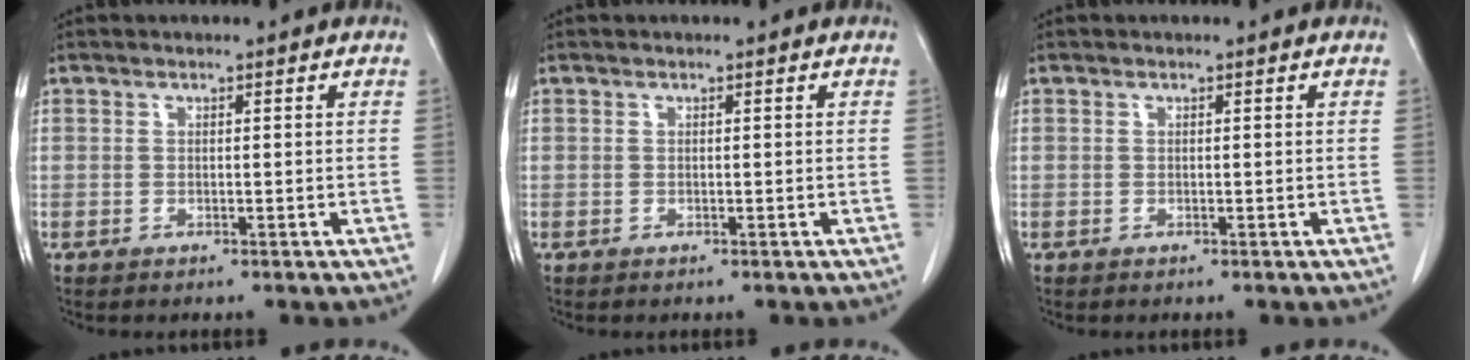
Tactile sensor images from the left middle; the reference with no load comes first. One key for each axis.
{"total": 0.0}
{"total": 0.0}